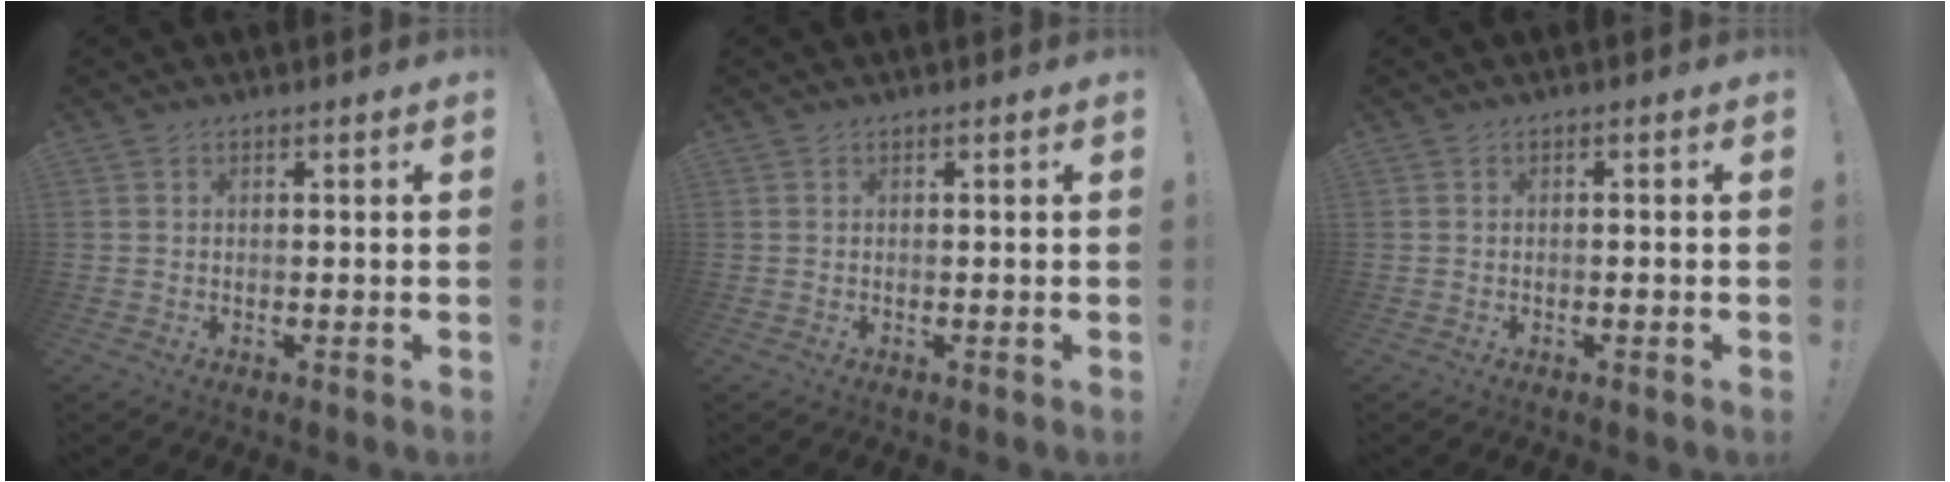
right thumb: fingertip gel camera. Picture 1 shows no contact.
{"total": 0.0}
{"total": 0.6, "force": [-0.6, 0.1, 0.2], "torque": [-0.002, 0.001, -0.010]}